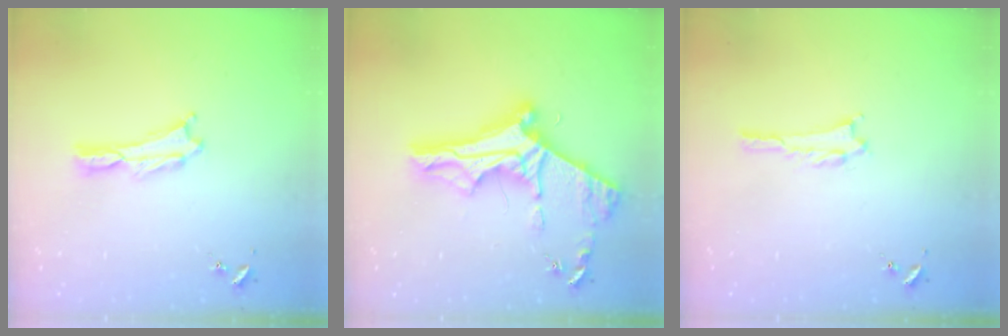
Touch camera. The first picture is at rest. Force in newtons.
{"total": 11.8, "press": 11.7, "slide": 1.4}
{"total": 0.6, "press": 0.6, "slide": 0.1}